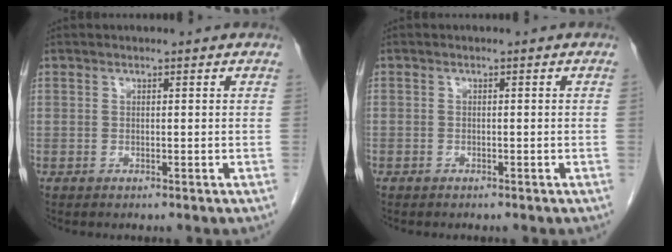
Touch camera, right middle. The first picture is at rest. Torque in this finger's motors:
{"motor_torque": [0.01, -0.57, -0.68, -0.21]}